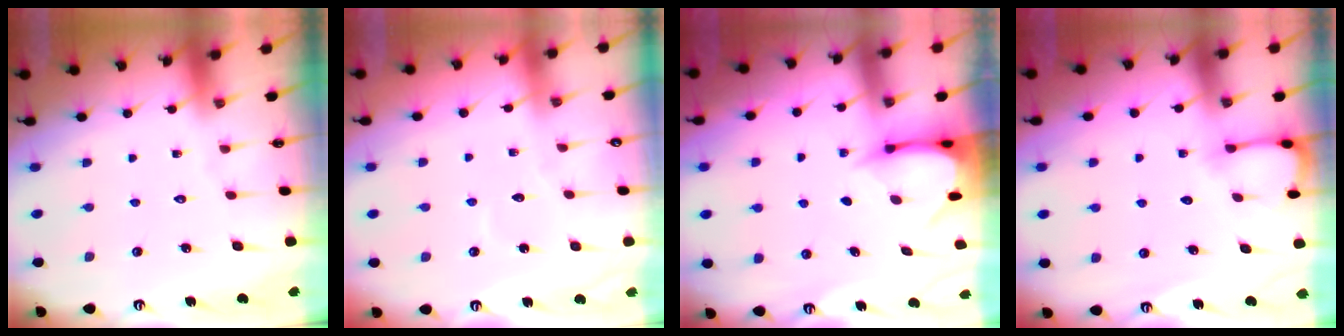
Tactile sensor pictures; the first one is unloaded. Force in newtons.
{"total": 2.8, "press": 2.8, "slide": 0.3}
{"total": 3.7, "press": 3.7, "slide": 0.3}
{"total": 4.8, "press": 4.8, "slide": 0.5}